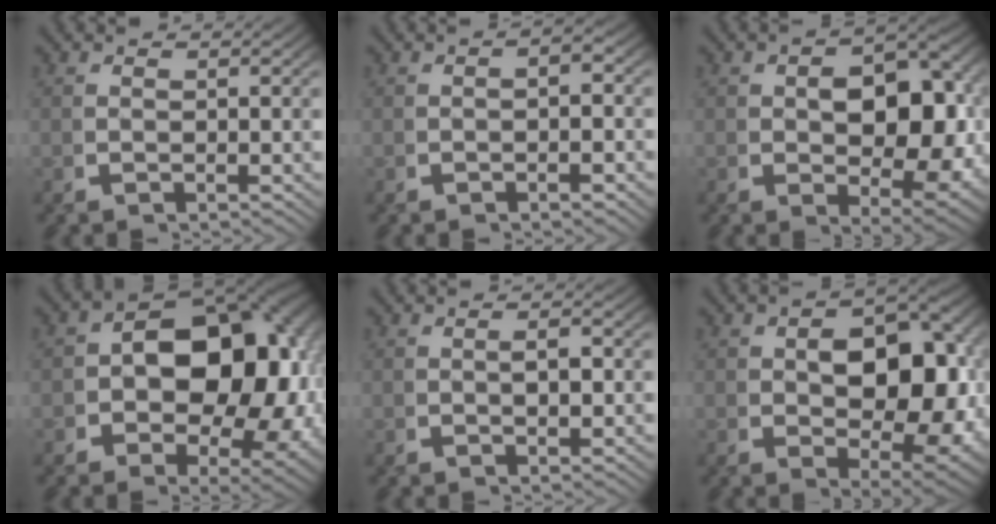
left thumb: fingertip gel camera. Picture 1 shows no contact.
{"total": 1.7, "force": [-0.7, 1.0, 1.2], "torque": [-0.015, 0.001, -0.016]}
{"total": 9.8, "force": [-0.8, 6.1, 7.6], "torque": [-0.134, -0.048, 0.015]}
{"total": 15.4, "force": [-0.8, 10.4, 11.4], "torque": [-0.171, -0.031, -0.005]}
{"total": 1.3, "force": [-0.2, 0.7, 1.1], "torque": [-0.018, 0.002, -0.003]}
{"total": 11.5, "force": [-0.9, 7.2, 8.9], "torque": [-0.160, -0.057, 0.019]}